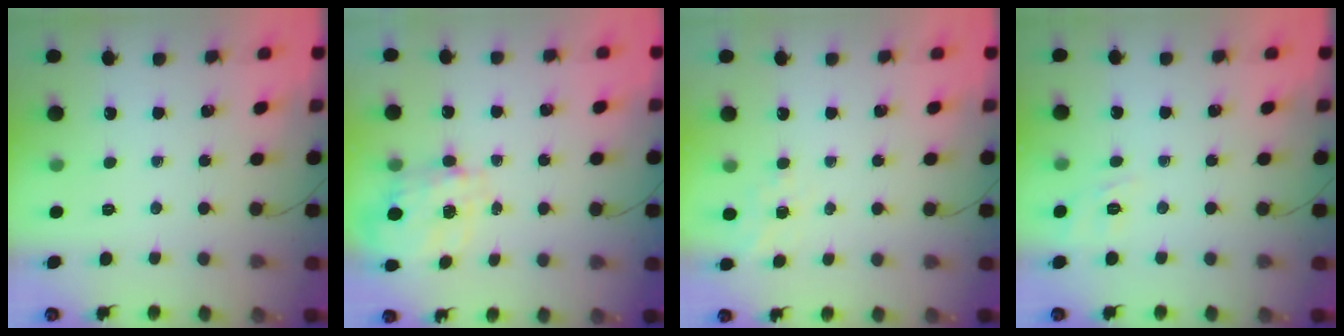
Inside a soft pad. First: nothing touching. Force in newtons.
{"total": 3.5, "press": 3.3, "slide": 1.0}
{"total": 6.0, "press": 5.8, "slide": 1.6}
{"total": 2.0, "press": 0.6, "slide": 1.9}